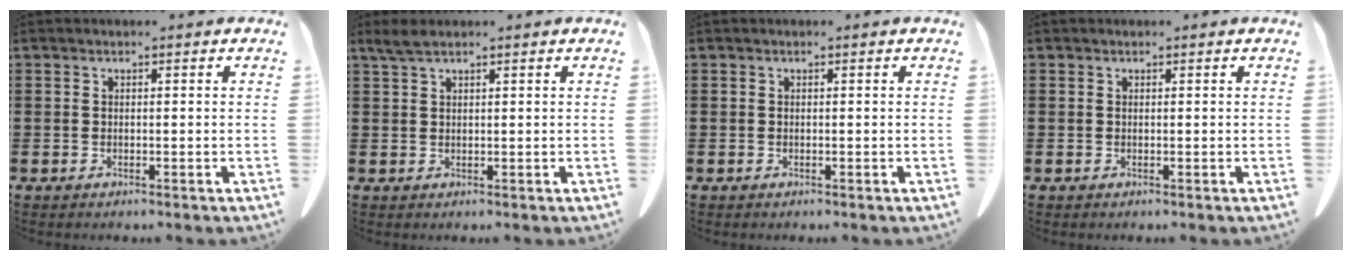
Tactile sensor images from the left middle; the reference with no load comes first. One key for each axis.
{"total": 2.0, "fx": 1.5, "fy": 0.4, "fz": 1.4, "tx": -0.030, "ty": 0.002, "tz": 0.027}
{"total": 0.0}
{"total": 0.0}